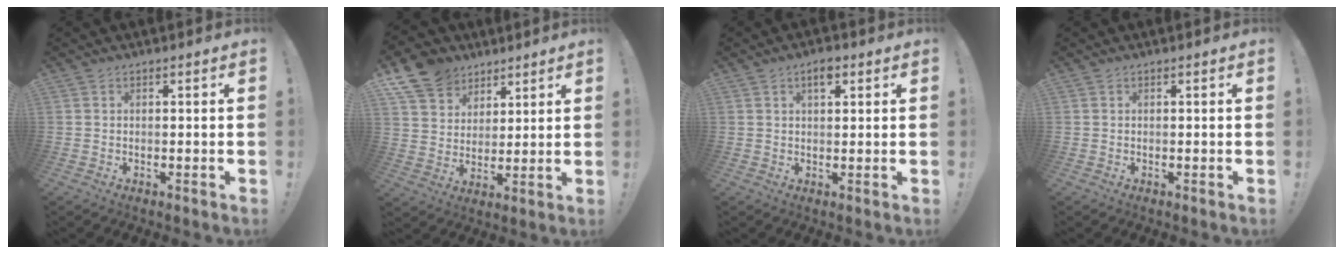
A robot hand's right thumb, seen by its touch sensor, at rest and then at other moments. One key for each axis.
{"total": 12.1, "fx": 8.4, "fy": 8.2, "fz": 3.2, "tx": -0.053, "ty": -0.060, "tz": 0.165}
{"total": 3.5, "fx": 1.8, "fy": 1.7, "fz": 2.5, "tx": -0.031, "ty": -0.004, "tz": 0.026}
{"total": 0.0}